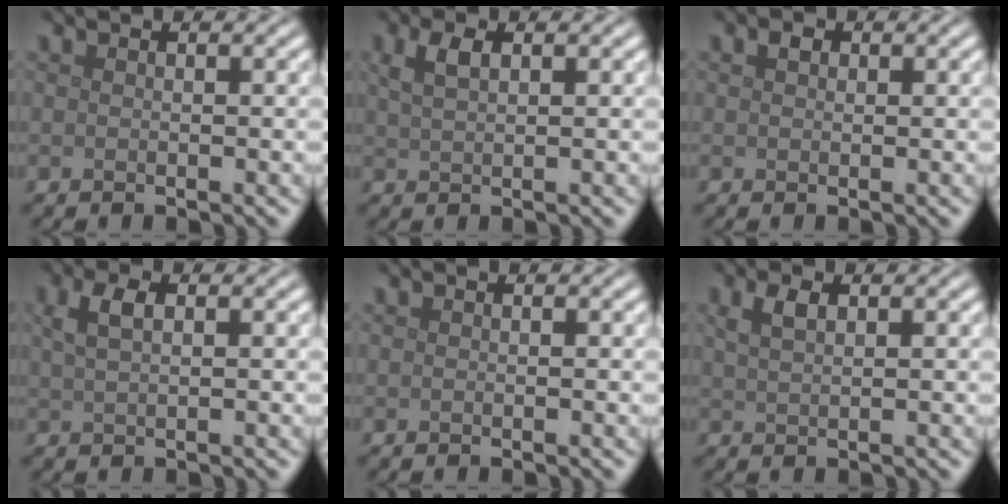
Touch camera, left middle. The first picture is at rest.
{"total": 2.3, "force": [1.1, 0.9, 1.7], "torque": [-0.039, 0.005, 0.023]}
{"total": 0.9, "force": [0.4, 0.7, 0.5], "torque": [-0.011, 0.001, 0.005]}
{"total": 2.5, "force": [1.1, 1.1, 2.0], "torque": [-0.044, 0.006, 0.021]}
{"total": 0.0}
{"total": 1.9, "force": [1.0, 0.8, 1.4], "torque": [-0.032, 0.005, 0.022]}